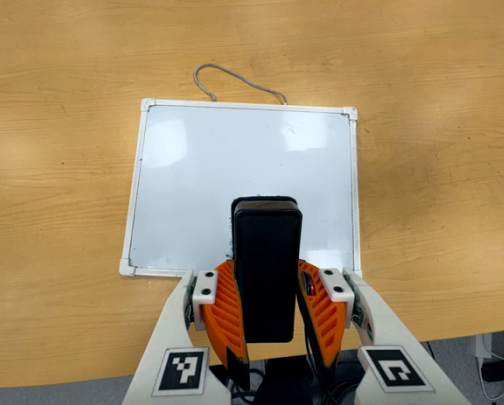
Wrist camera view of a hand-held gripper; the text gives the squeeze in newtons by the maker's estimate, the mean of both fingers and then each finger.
{"total": 7.7, "left": 6.3, "right": 9.0}